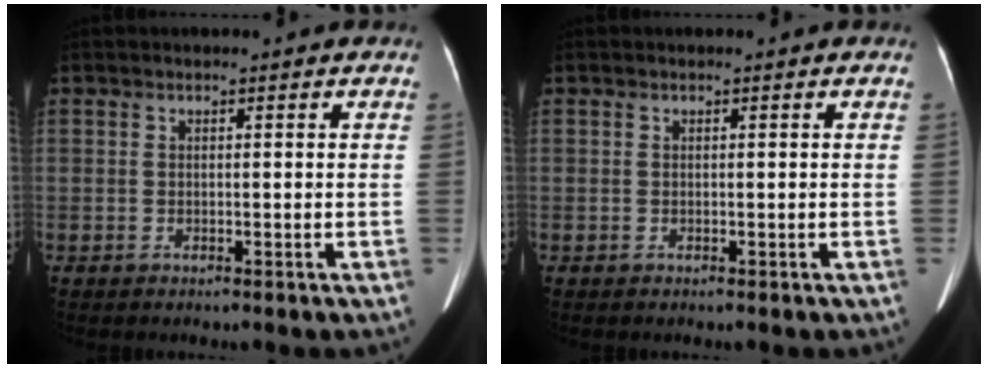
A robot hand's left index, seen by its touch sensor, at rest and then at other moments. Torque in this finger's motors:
{"motor_torque": [0.16, 0.02, 0.01, 0.00]}